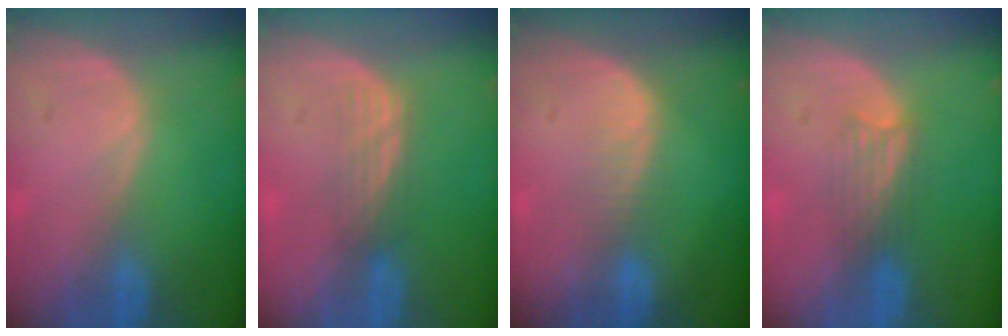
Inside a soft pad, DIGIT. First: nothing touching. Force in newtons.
{"total": 3.1, "press": 2.6, "slide": 1.6}
{"total": 2.4, "press": 2.4, "slide": 0.2}
{"total": 3.2, "press": 2.9, "slide": 1.5}